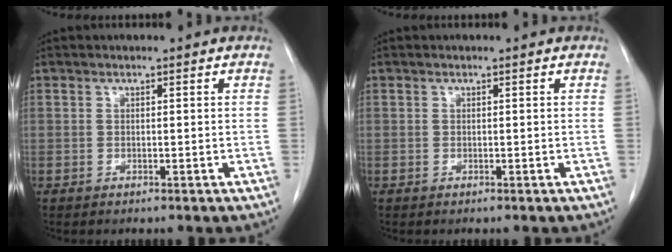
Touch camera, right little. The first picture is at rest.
{"total": 0.0}